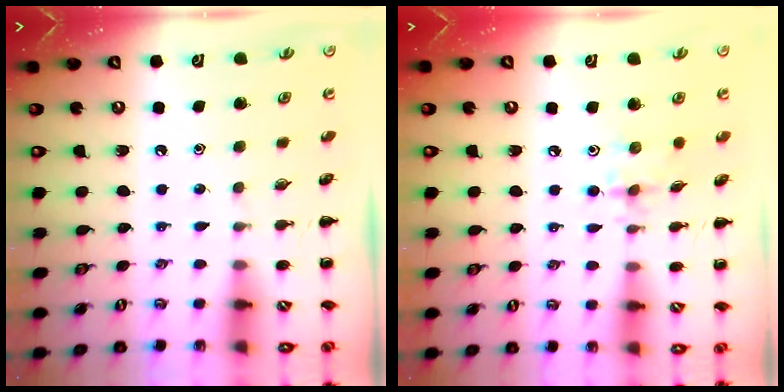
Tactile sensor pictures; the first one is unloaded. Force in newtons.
{"total": 3.8, "press": 3.7, "slide": 0.4}